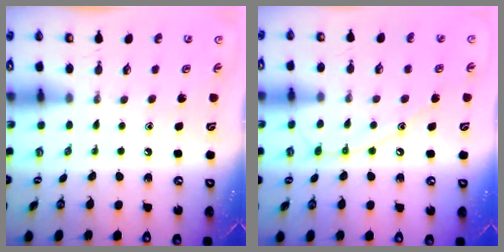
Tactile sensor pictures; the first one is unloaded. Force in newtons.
{"total": 10.3, "press": 10.3, "slide": 0.8}